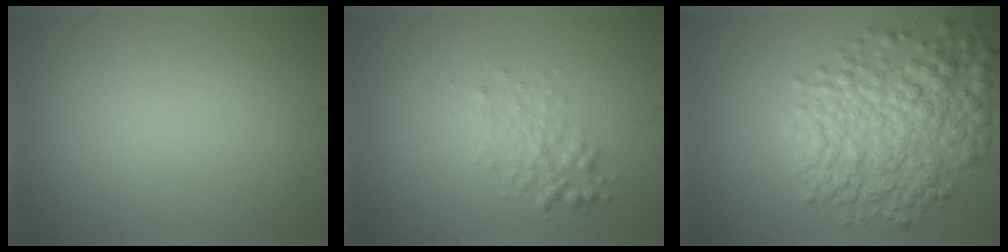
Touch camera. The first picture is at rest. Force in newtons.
{"total": 2.0, "press": 2.0, "slide": 0.0}
{"total": 7.5, "press": 7.5, "slide": 0.1}